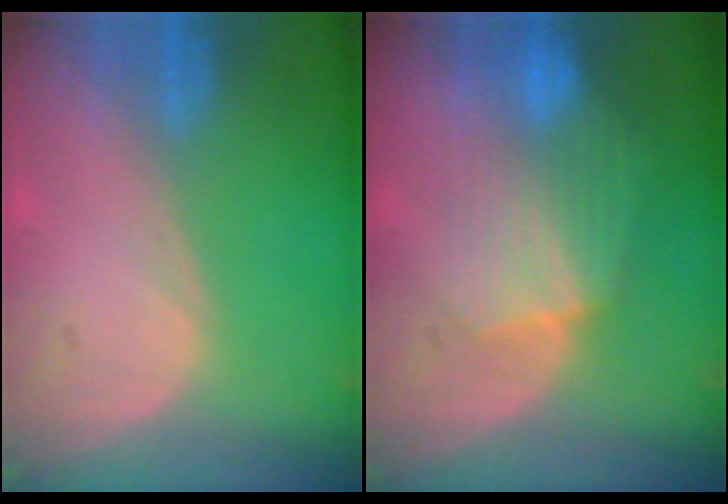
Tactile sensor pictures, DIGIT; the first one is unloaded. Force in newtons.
{"total": 8.4, "press": 8.0, "slide": 2.7}